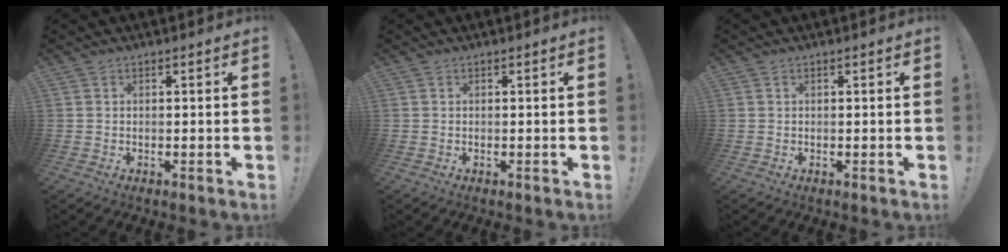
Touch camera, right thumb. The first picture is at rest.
{"total": 0.0}
{"total": 0.0}